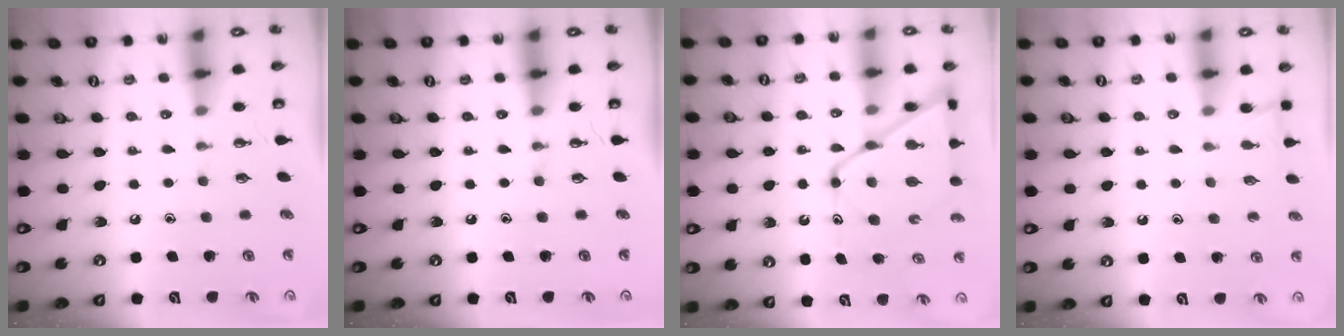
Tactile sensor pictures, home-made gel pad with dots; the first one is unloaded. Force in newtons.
{"total": 0.0}
{"total": 14.0, "press": 13.9, "slide": 1.2}
{"total": 5.1, "press": 5.1, "slide": 0.6}